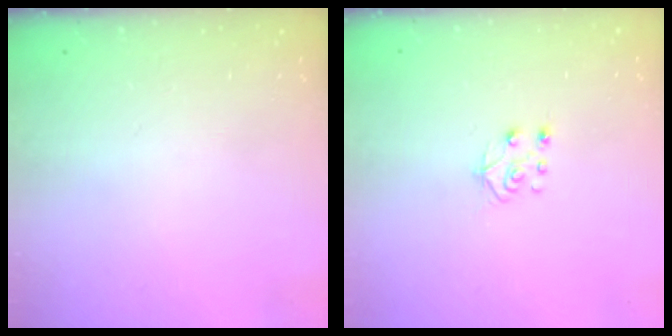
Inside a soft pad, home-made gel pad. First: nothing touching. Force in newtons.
{"total": 6.9, "press": 6.9, "slide": 0.6}